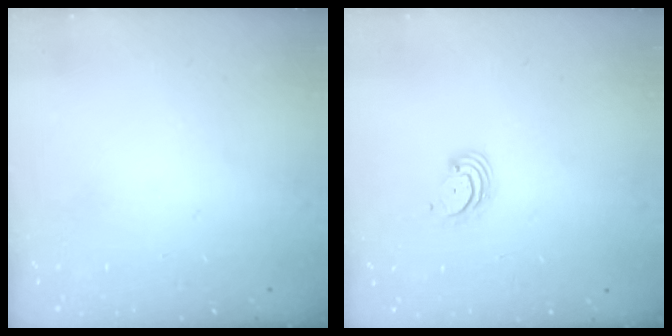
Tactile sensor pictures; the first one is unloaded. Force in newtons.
{"total": 2.9, "press": 2.9, "slide": 0.4}